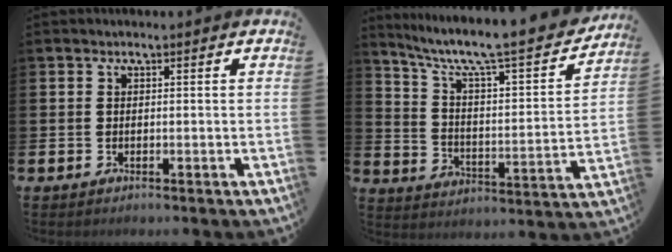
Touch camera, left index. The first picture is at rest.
{"total": 8.5, "force": [7.3, 1.2, 4.2], "torque": [-0.109, -0.062, 0.115]}